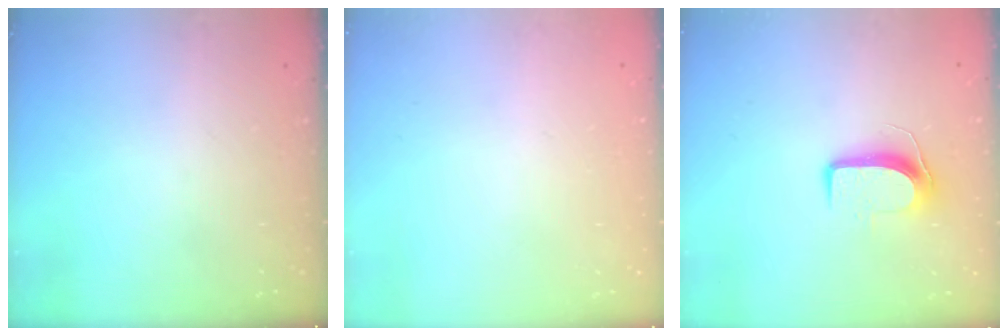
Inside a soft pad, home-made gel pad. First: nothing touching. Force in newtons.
{"total": 0.0}
{"total": 8.9, "press": 8.9, "slide": 0.7}